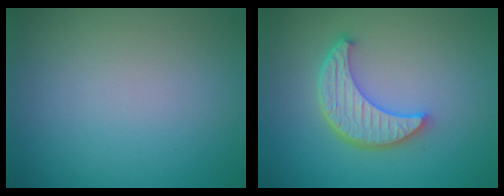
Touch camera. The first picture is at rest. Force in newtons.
{"total": 5.3, "press": 4.1, "slide": 3.4}